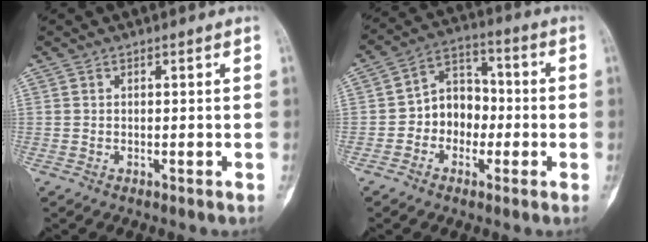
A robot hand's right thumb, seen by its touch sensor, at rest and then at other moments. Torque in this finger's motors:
{"motor_torque": [-0.26, 0.22, 0.46, -0.54, 0.05]}